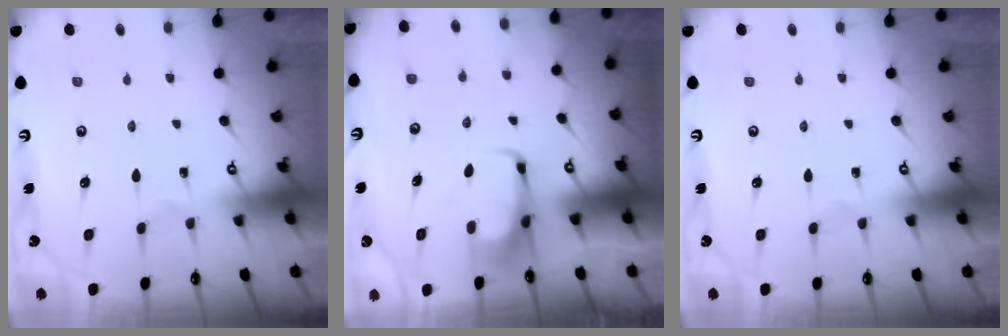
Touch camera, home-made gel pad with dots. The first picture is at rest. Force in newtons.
{"total": 3.4, "press": 3.4, "slide": 0.3}
{"total": 0.0}